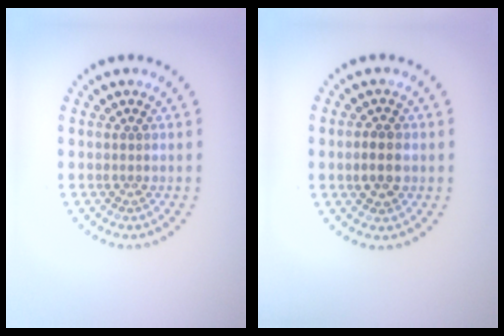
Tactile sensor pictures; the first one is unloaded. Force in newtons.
{"total": 2.6, "press": 2.6, "slide": 0.0}